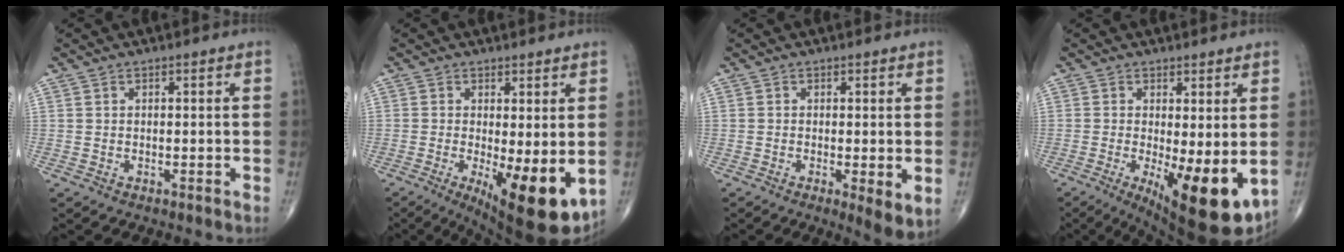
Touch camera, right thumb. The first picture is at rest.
{"total": 12.2, "force": [-2.5, 3.9, 11.2], "torque": [-0.161, -0.028, -0.025]}
{"total": 4.7, "force": [-0.8, 1.2, 4.4], "torque": [-0.072, -0.016, -0.015]}
{"total": 13.3, "force": [-2.4, 4.4, 12.3], "torque": [-0.178, -0.030, -0.022]}